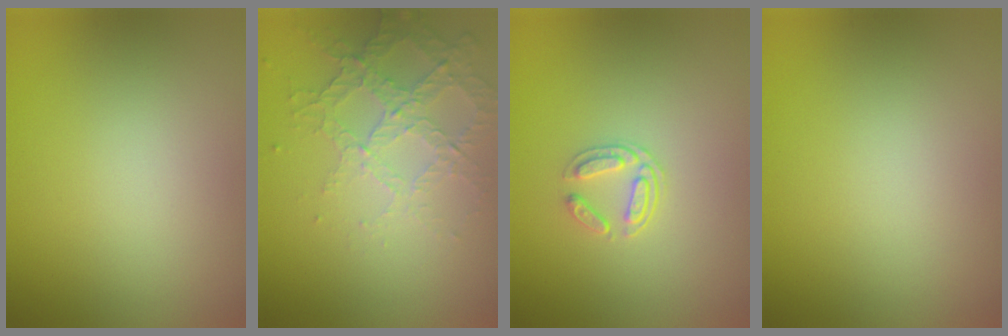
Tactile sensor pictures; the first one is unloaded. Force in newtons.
{"total": 4.2, "press": 2.9, "slide": 3.0}
{"total": 1.7, "press": 1.3, "slide": 1.1}
{"total": 0.0}